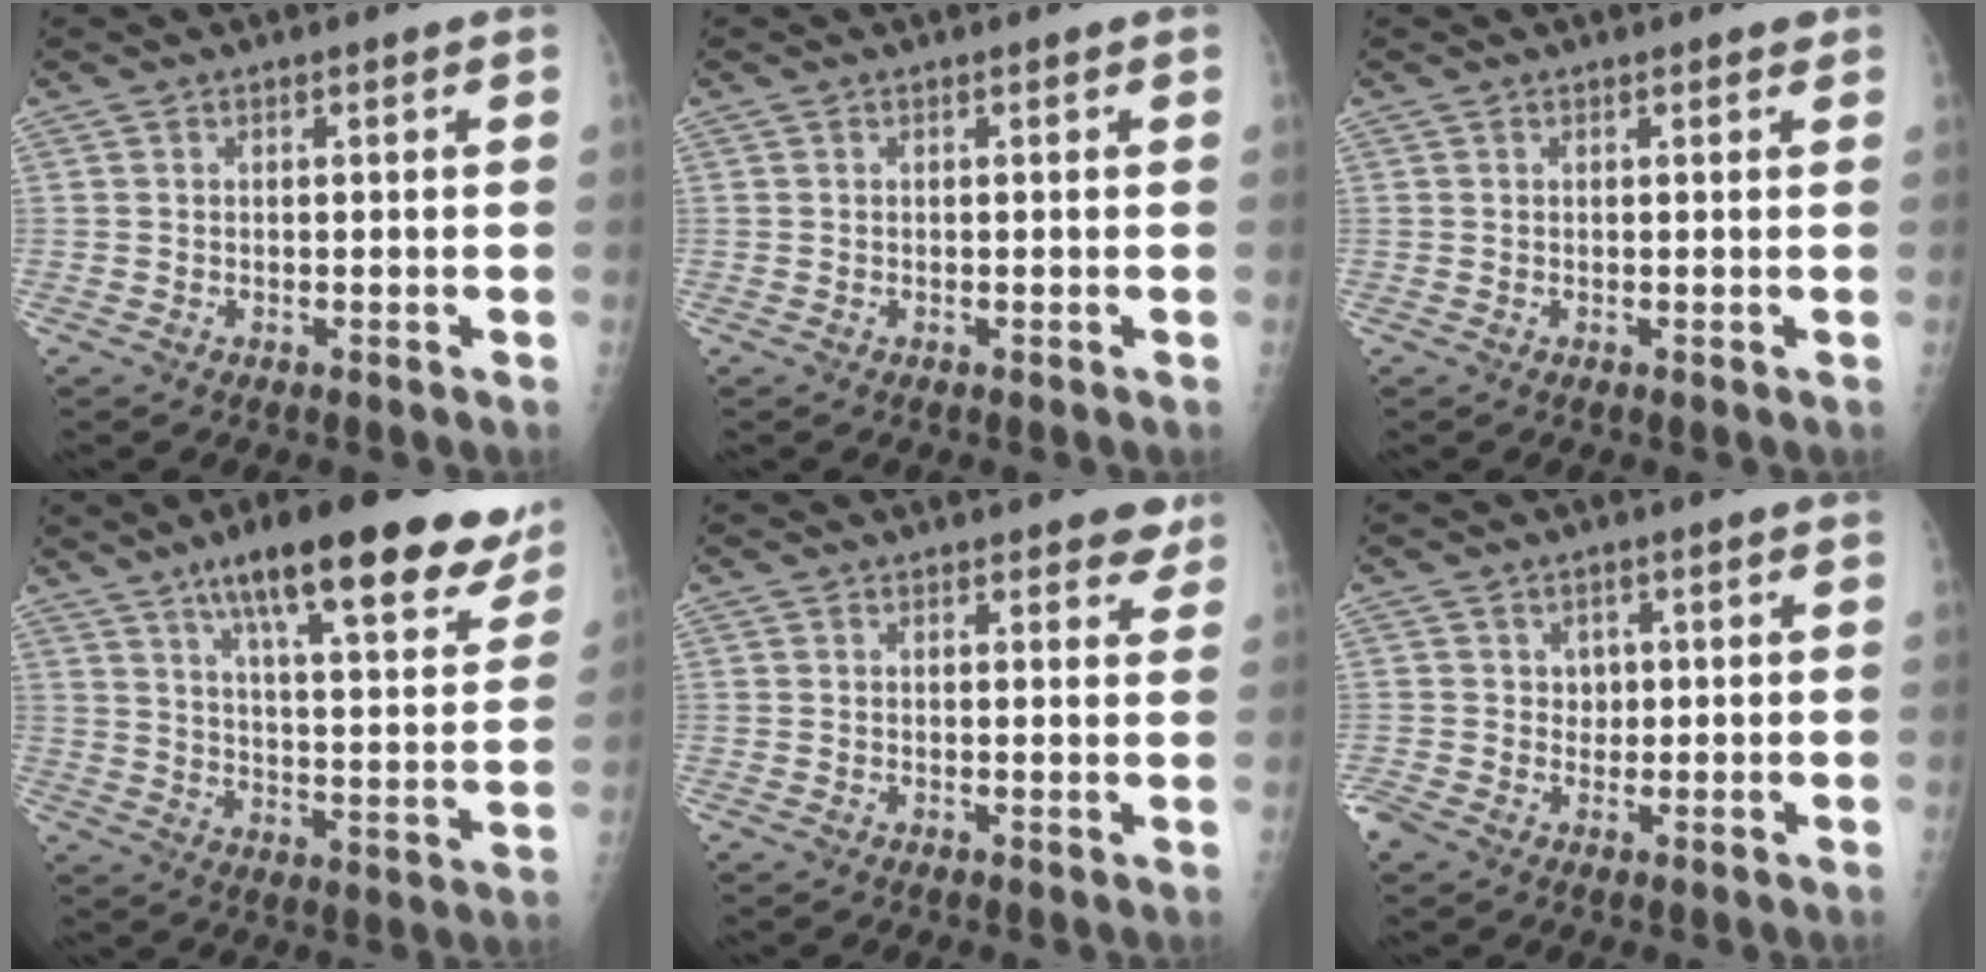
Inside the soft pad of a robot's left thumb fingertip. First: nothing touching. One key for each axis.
{"total": 0.0}
{"total": 0.9, "fx": 0.7, "fy": 0.3, "fz": 0.5, "tx": -0.005, "ty": 0.000, "tz": 0.007}
{"total": 24.9, "fx": 16.8, "fy": 6.2, "fz": 17.3, "tx": -0.221, "ty": -0.046, "tz": 0.246}
{"total": 2.9, "fx": 2.2, "fy": 1.4, "fz": 1.4, "tx": 0.011, "ty": -0.008, "tz": 0.021}
{"total": 3.7, "fx": 0.0, "fy": 3.3, "fz": 1.7, "tx": -0.014, "ty": 0.003, "tz": 0.000}